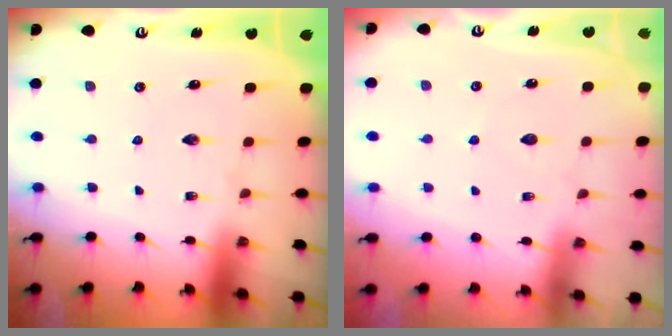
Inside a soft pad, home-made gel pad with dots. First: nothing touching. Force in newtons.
{"total": 4.0, "press": 3.9, "slide": 0.6}